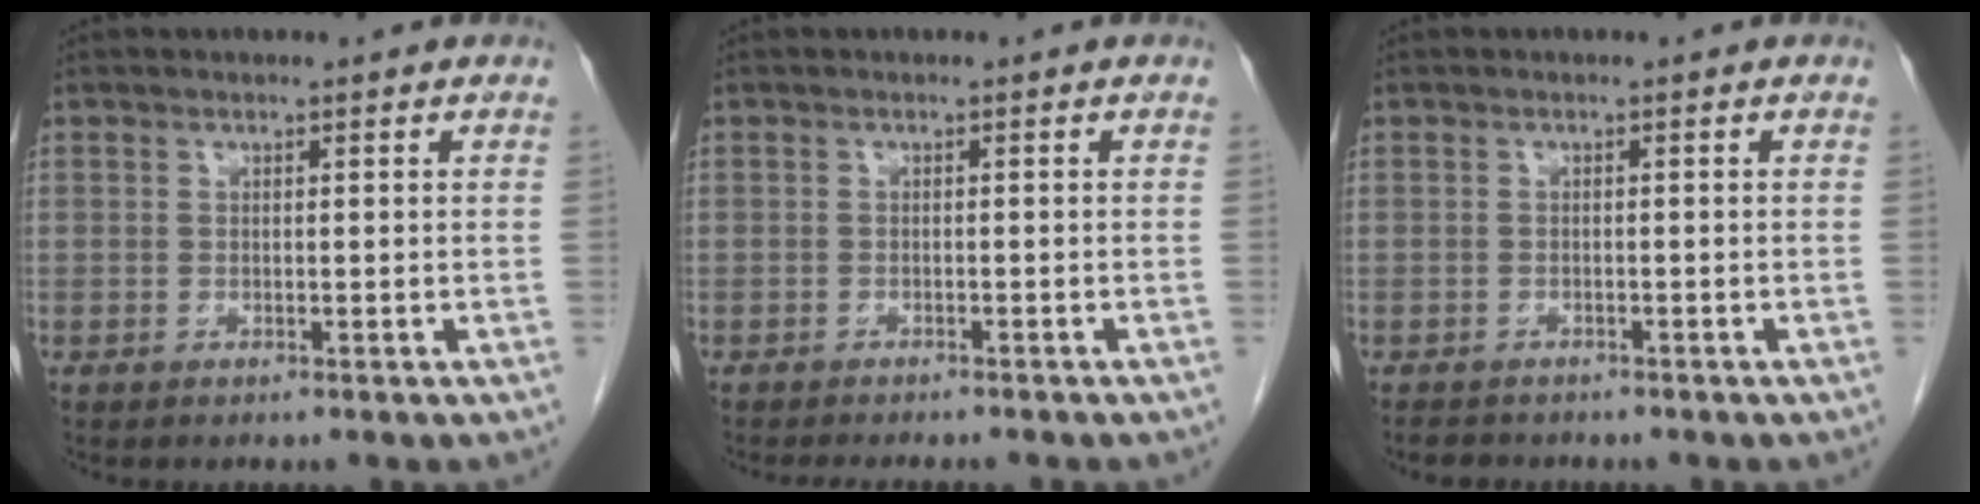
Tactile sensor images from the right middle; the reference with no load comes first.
{"total": 6.4, "force": [-5.7, 1.6, 2.4], "torque": [-0.030, -0.004, -0.072]}
{"total": 3.1, "force": [-2.7, 1.3, 0.8], "torque": [-0.016, -0.003, -0.035]}